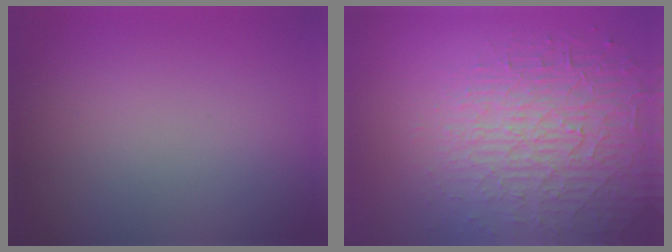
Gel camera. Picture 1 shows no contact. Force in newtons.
{"total": 6.4, "press": 5.0, "slide": 4.0}